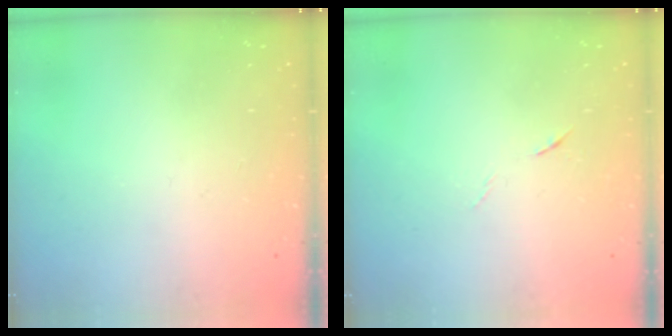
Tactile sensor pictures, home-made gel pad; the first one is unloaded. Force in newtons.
{"total": 4.4, "press": 4.2, "slide": 1.3}